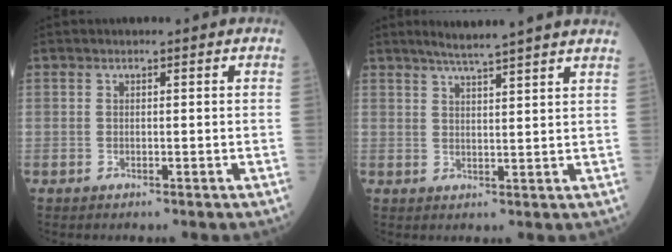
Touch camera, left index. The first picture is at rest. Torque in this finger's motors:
{"motor_torque": [-0.22, -0.25, -0.31, -0.07]}